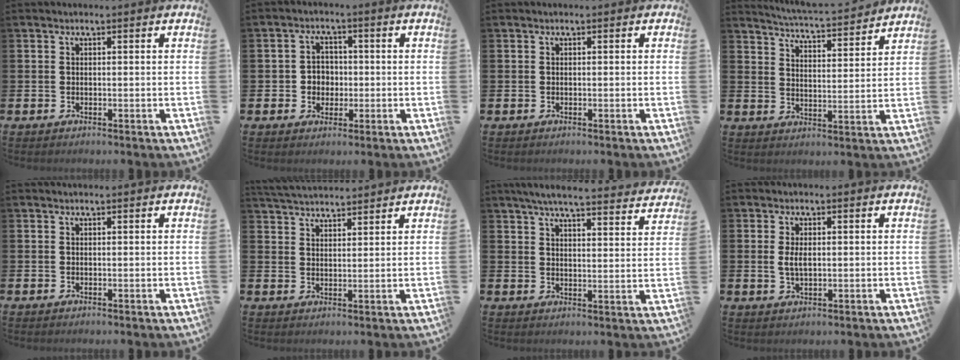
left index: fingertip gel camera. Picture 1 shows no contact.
{"total": 3.1, "force": [-0.2, 3.0, 0.9], "torque": [-0.016, 0.003, -0.012]}
{"total": 0.0}
{"total": 5.0, "force": [4.9, -0.4, 0.5], "torque": [-0.025, -0.044, 0.081]}
{"total": 0.0}
{"total": 4.1, "force": [4.0, 0.5, 0.3], "torque": [-0.024, -0.017, 0.075]}
{"total": 5.9, "force": [5.5, 0.2, 2.0], "torque": [-0.044, -0.036, 0.093]}
{"total": 2.6, "force": [0.3, 1.2, 2.2], "torque": [-0.033, -0.001, 0.001]}